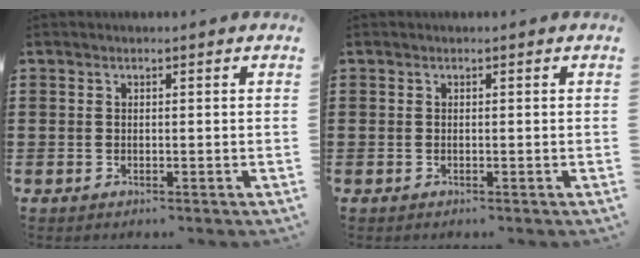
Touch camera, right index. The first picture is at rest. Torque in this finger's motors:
{"motor_torque": [-0.85, 1.29, -0.02, 0.00]}